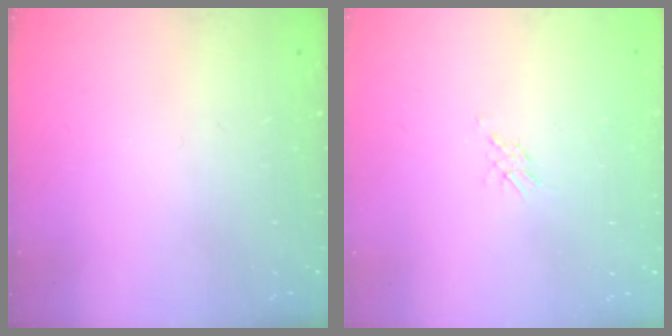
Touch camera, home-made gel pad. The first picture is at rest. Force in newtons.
{"total": 1.4, "press": 1.4, "slide": 0.2}